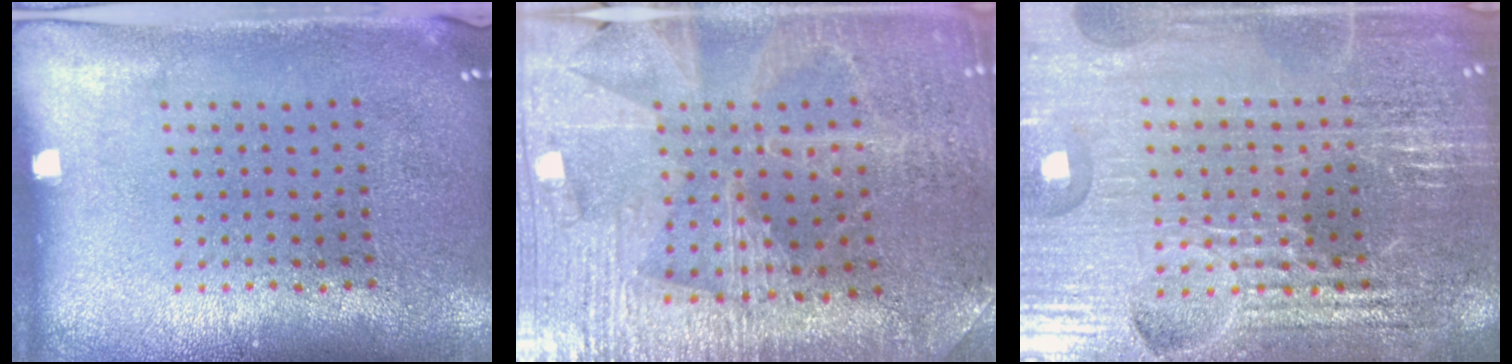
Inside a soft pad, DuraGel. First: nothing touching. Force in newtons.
{"total": 3.0, "press": 2.9, "slide": 0.5}
{"total": 5.3, "press": 4.8, "slide": 2.1}